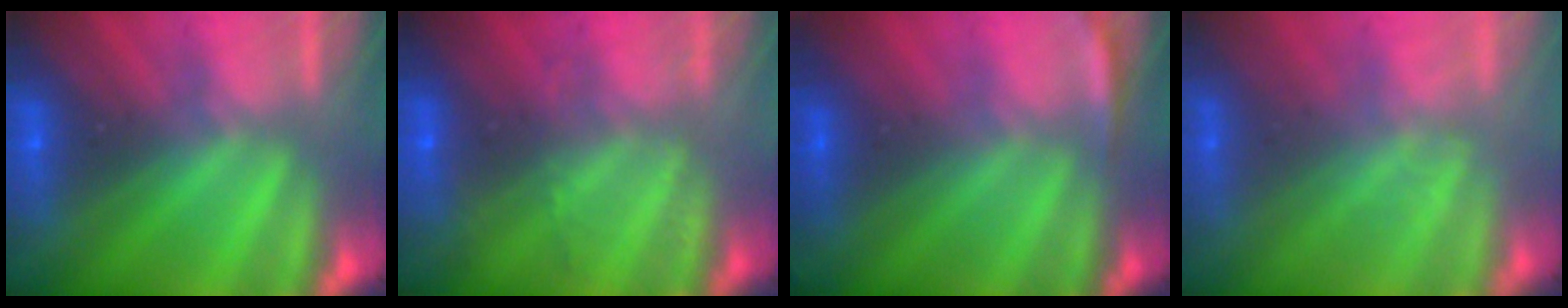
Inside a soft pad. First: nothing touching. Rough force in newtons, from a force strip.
{"total": 2.0}
{"total": 2.8}
{"total": 1.7}